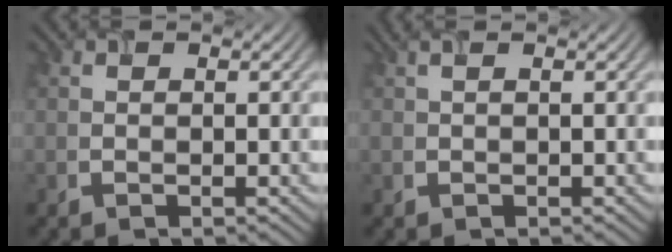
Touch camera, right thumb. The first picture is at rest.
{"total": 1.6, "force": [0.6, 0.6, 1.4], "torque": [-0.024, 0.005, 0.007]}